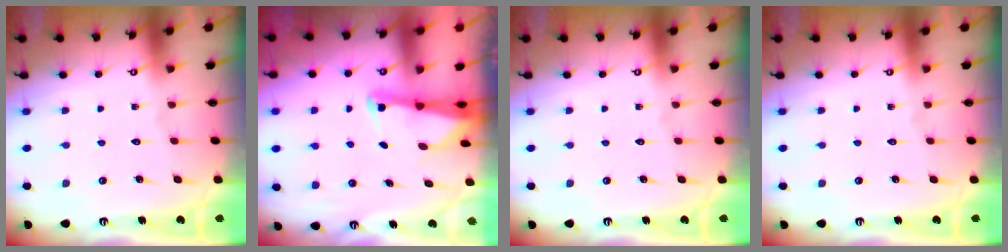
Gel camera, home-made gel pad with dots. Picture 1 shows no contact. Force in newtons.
{"total": 2.4, "press": 2.4, "slide": 0.2}
{"total": 0.0}
{"total": 0.0}